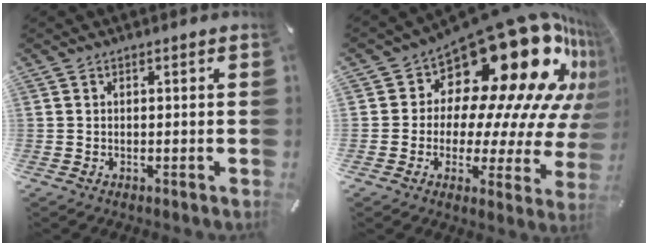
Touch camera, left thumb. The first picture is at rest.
{"total": 26.9, "force": [15.3, 13.2, 17.8], "torque": [-0.205, -0.153, 0.273]}